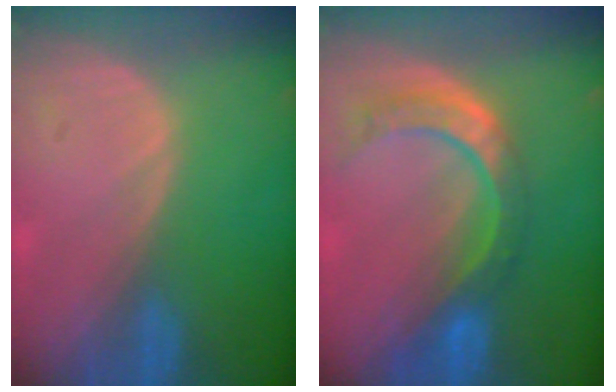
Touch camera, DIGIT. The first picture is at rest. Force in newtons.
{"total": 8.6, "press": 7.2, "slide": 4.8}